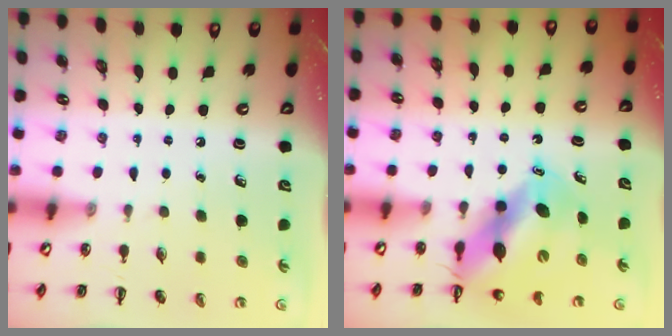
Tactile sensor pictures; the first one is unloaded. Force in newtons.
{"total": 11.1, "press": 10.6, "slide": 3.0}